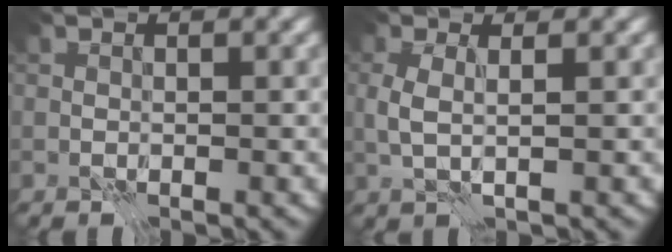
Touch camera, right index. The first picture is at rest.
{"total": 1.7, "force": [1.0, -0.1, 1.4], "torque": [-0.032, 0.002, 0.018]}